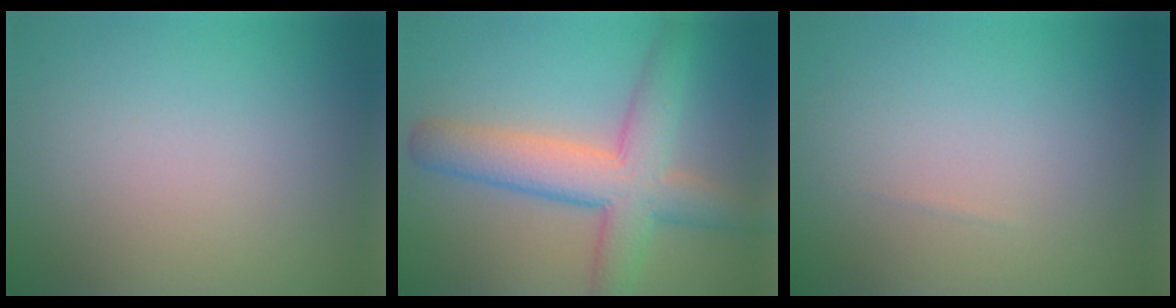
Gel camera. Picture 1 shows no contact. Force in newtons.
{"total": 7.2, "press": 7.2, "slide": 0.3}
{"total": 0.0}